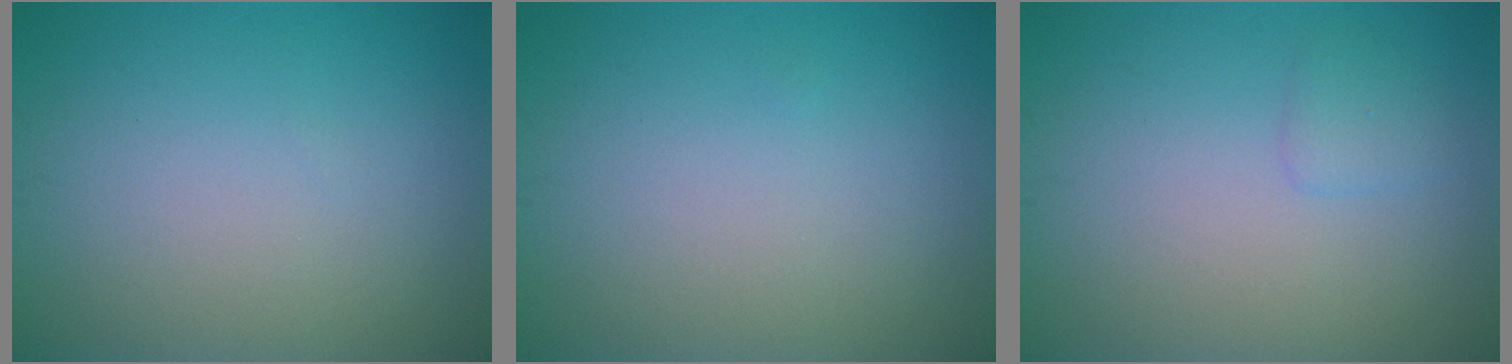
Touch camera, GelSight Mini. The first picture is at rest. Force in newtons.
{"total": 0.0}
{"total": 1.0, "press": 1.0, "slide": 0.1}